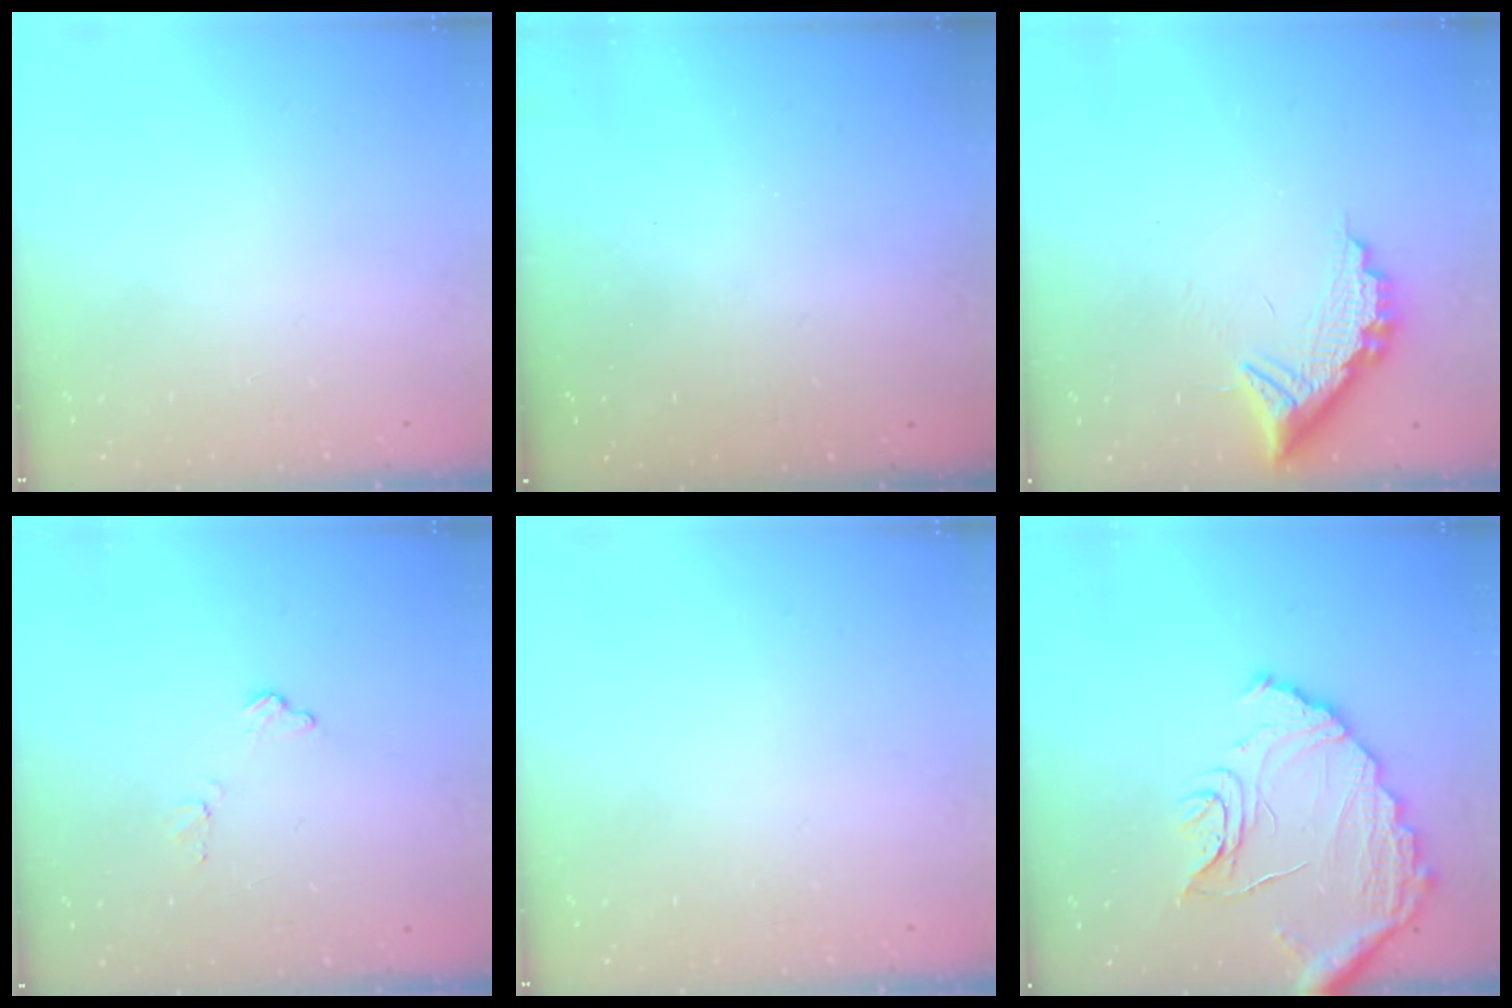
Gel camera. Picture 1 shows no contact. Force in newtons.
{"total": 3.0, "press": 2.9, "slide": 0.8}
{"total": 11.8, "press": 11.8, "slide": 0.7}
{"total": 6.9, "press": 6.9, "slide": 0.6}
{"total": 0.0}
{"total": 15.0, "press": 15.0, "slide": 0.5}